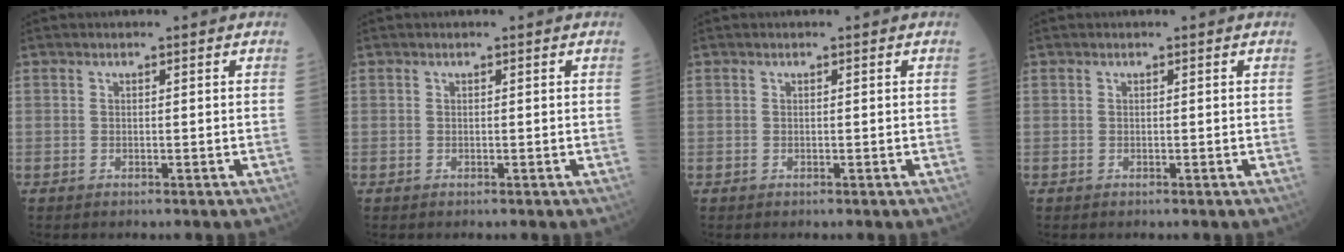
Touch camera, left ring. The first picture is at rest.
{"total": 0.0}
{"total": 0.0}
{"total": 0.0}